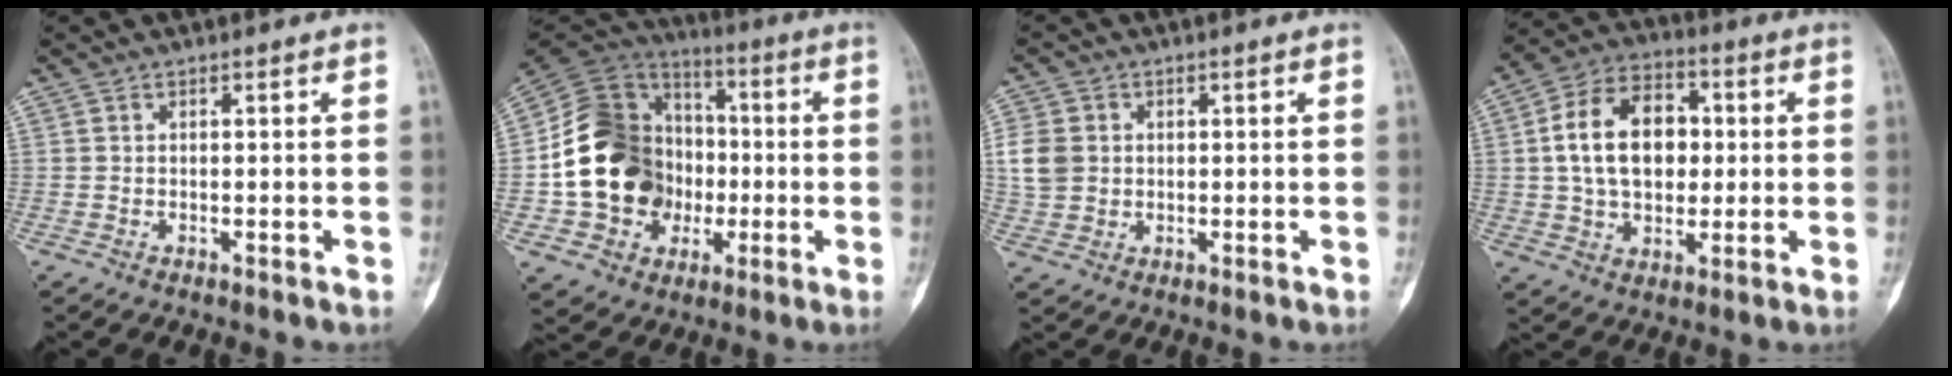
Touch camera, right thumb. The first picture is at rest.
{"total": 20.9, "force": [-2.2, 17.4, 11.5], "torque": [-0.174, 0.034, -0.032]}
{"total": 6.3, "force": [0.8, 5.3, 3.2], "torque": [-0.056, 0.003, 0.017]}
{"total": 15.7, "force": [1.7, 10.7, 11.3], "torque": [-0.167, 0.017, 0.026]}